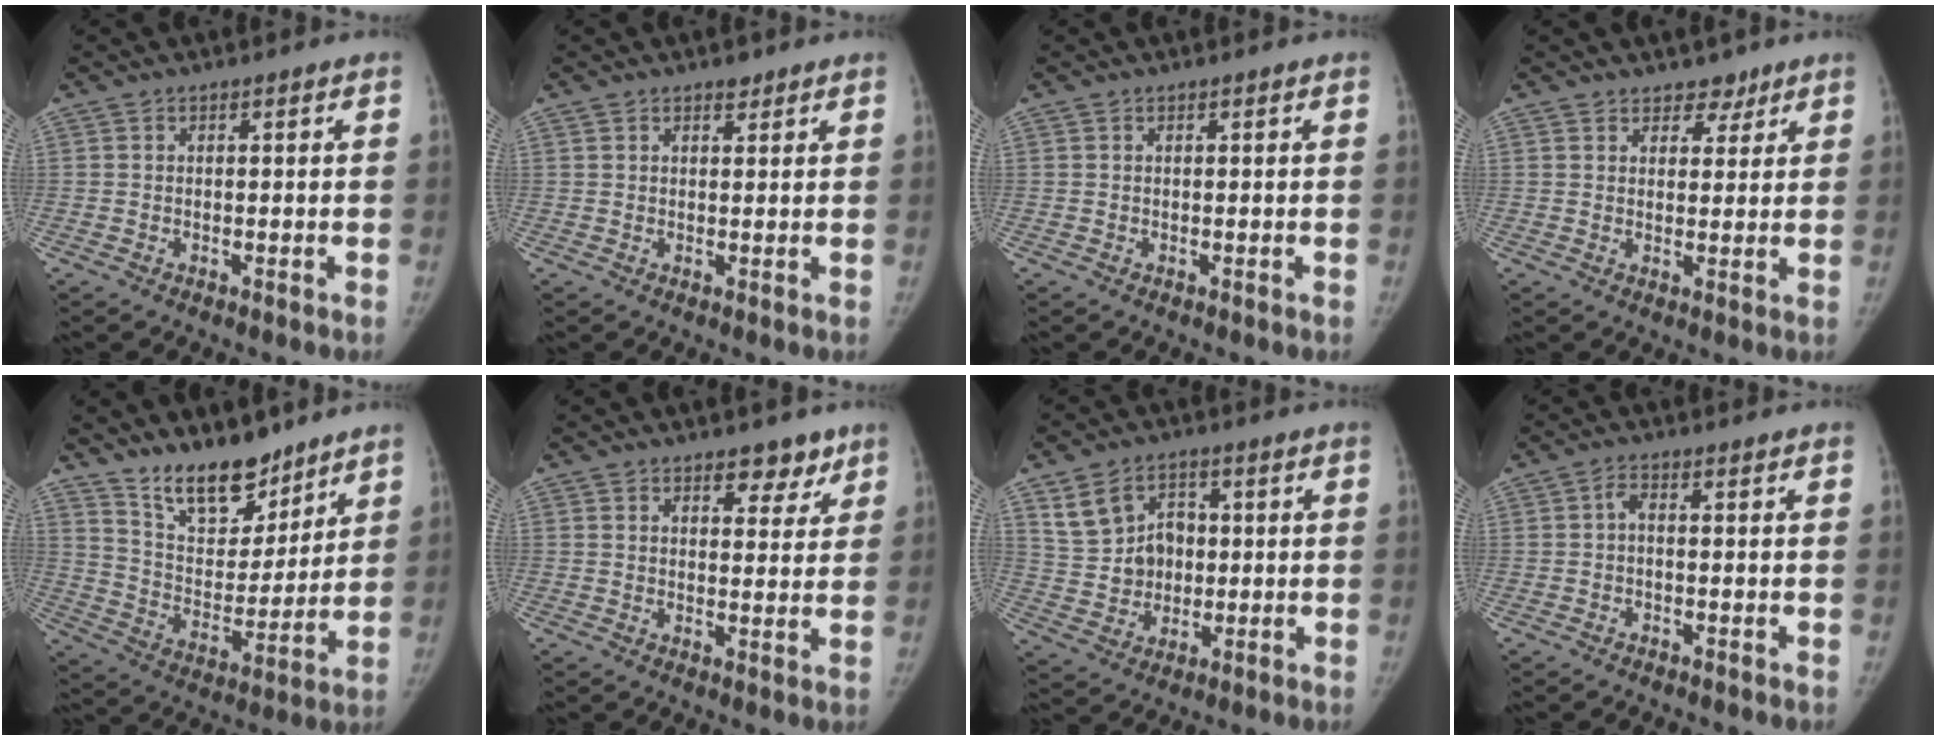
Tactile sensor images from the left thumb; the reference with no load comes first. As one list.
[{"total": 2.1, "force": [1.6, 1.1, 0.8], "torque": [-0.003, -0.010, 0.023]}, {"total": 0.0}, {"total": 3.7, "force": [2.8, 2.4, 0.7], "torque": [0.018, -0.017, 0.039]}, {"total": 14.8, "force": [11.7, 6.5, 6.3], "torque": [-0.060, -0.083, 0.212]}, {"total": 5.3, "force": [3.7, 2.9, 2.5], "torque": [0.000, -0.021, 0.051]}, {"total": 10.2, "force": [2.8, 8.5, 5.0], "torque": [-0.055, 0.000, 0.060]}, {"total": 1.6, "force": [-0.1, 0.6, 1.5], "torque": [-0.028, 0.005, -0.006]}]